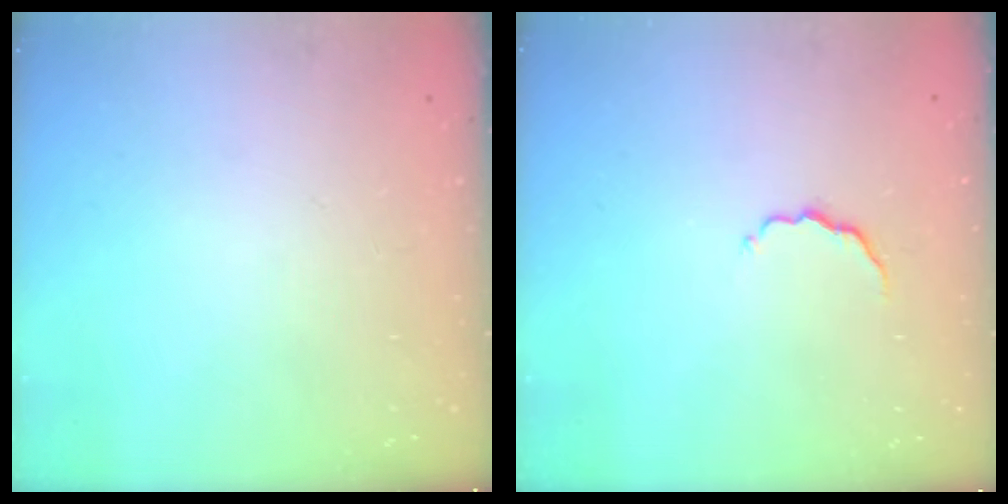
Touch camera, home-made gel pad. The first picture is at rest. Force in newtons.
{"total": 5.1, "press": 5.0, "slide": 1.1}